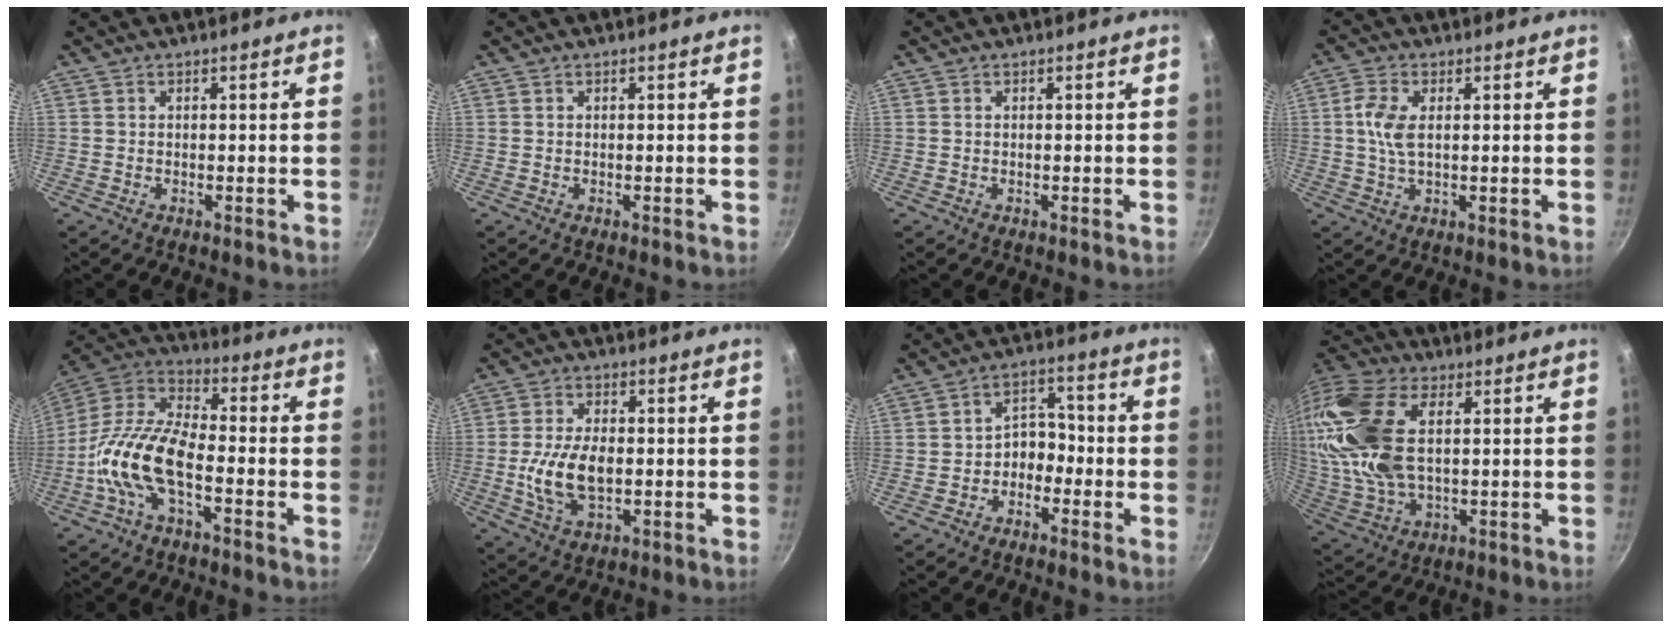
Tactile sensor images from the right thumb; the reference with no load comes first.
{"total": 0.0}
{"total": 0.0}
{"total": 5.9, "force": [0.9, 2.8, 5.0], "torque": [-0.118, 0.003, 0.015]}
{"total": 15.4, "force": [-4.8, 7.1, 12.8], "torque": [-0.265, 0.047, -0.096]}
{"total": 10.4, "force": [-1.1, 5.7, 8.6], "torque": [-0.167, 0.002, -0.017]}
{"total": 5.8, "force": [-2.3, 4.3, 3.2], "torque": [-0.019, 0.038, -0.052]}
{"total": 23.9, "force": [4.7, 12.7, 19.6], "torque": [-0.472, 0.008, 0.087]}